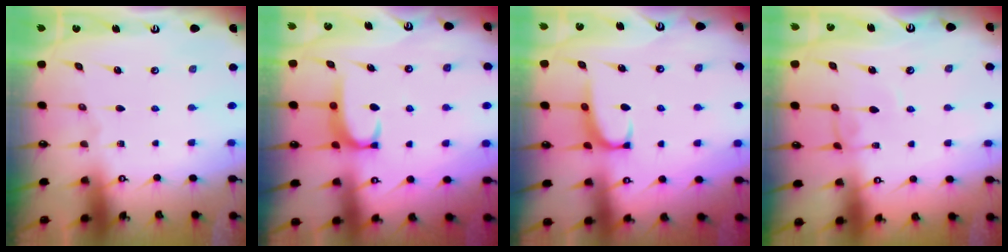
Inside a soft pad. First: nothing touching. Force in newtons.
{"total": 2.8, "press": 2.7, "slide": 0.4}
{"total": 1.4, "press": 1.2, "slide": 0.7}
{"total": 2.3, "press": 2.3, "slide": 0.2}